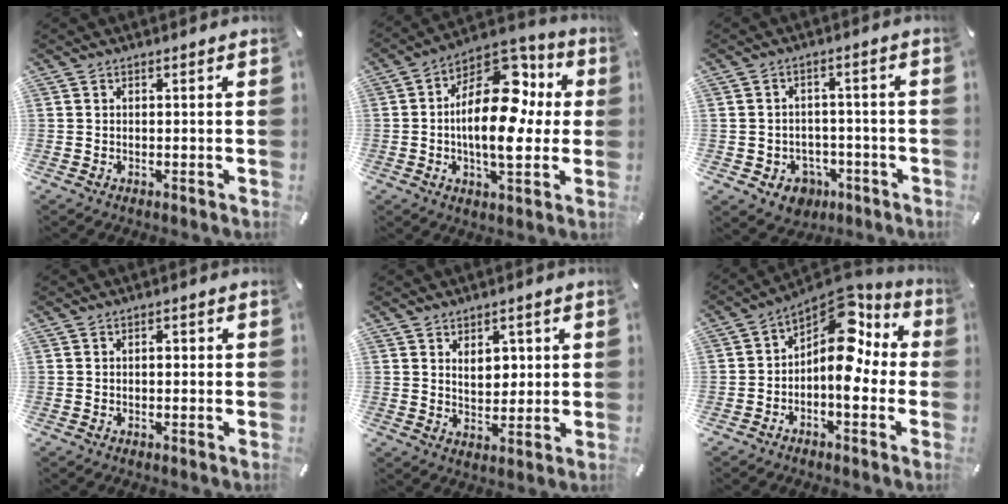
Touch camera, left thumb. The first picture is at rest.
{"total": 19.7, "force": [1.5, 11.2, 16.2], "torque": [-0.247, -0.015, 0.025]}
{"total": 5.9, "force": [-2.5, 5.1, 1.7], "torque": [-0.028, 0.017, -0.044]}
{"total": 1.3, "force": [-0.1, 0.8, 1.1], "torque": [-0.013, 0.003, -0.006]}
{"total": 5.3, "force": [2.0, 3.9, 3.0], "torque": [-0.038, -0.006, 0.030]}
{"total": 12.8, "force": [3.4, 7.1, 10.0], "torque": [-0.134, -0.037, 0.058]}